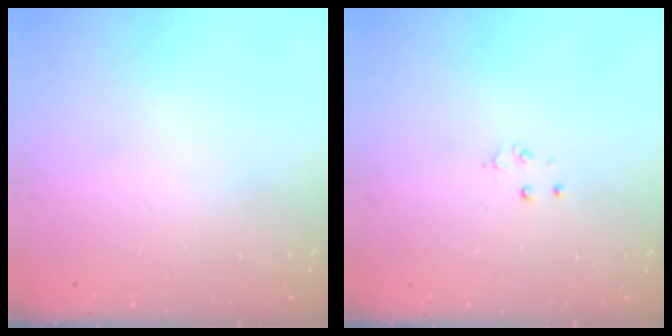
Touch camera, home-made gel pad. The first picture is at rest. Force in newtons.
{"total": 2.8, "press": 2.8, "slide": 0.3}